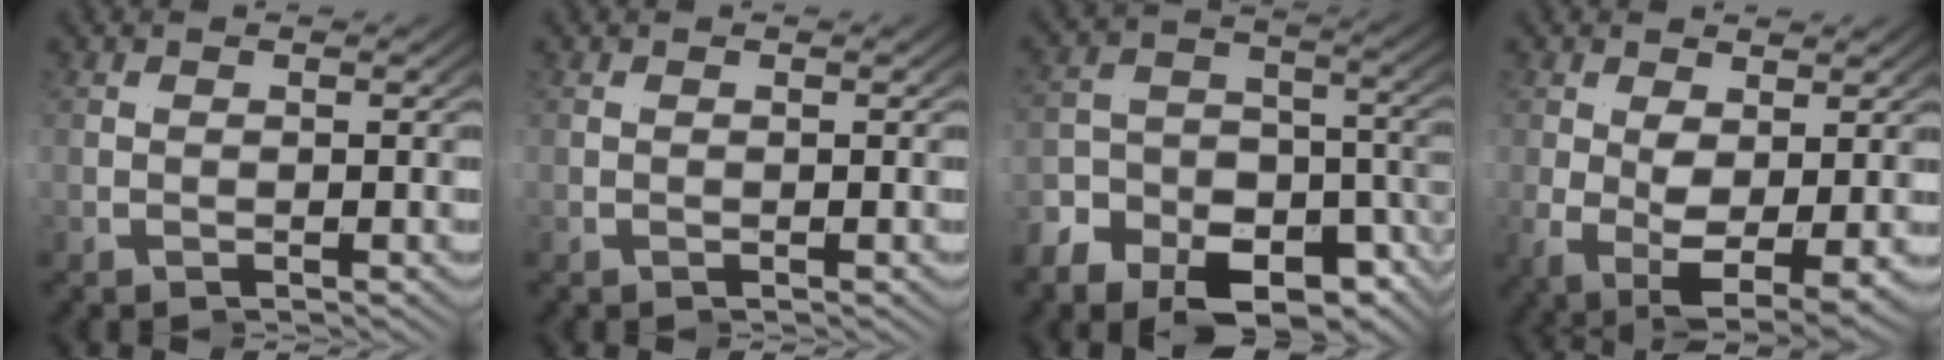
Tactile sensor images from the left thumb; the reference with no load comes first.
{"total": 0.0}
{"total": 7.8, "force": [-4.5, 3.7, 5.2], "torque": [-0.076, -0.003, -0.090]}
{"total": 4.3, "force": [-0.2, 1.6, 3.9], "torque": [-0.095, -0.021, 0.001]}